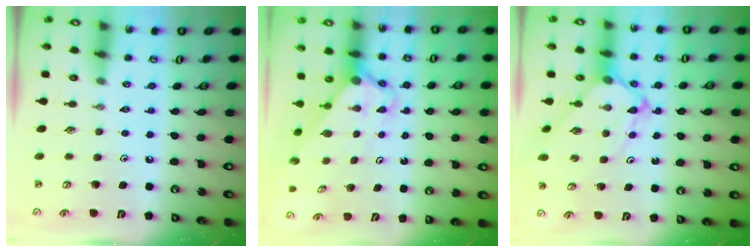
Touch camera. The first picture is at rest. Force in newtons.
{"total": 2.9, "press": 2.9, "slide": 0.2}
{"total": 5.6, "press": 5.6, "slide": 0.6}